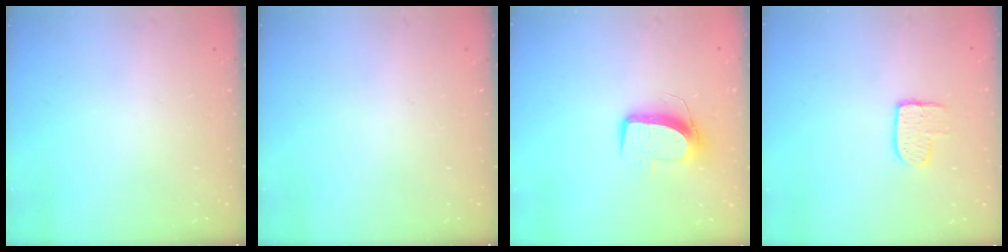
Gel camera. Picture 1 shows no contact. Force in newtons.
{"total": 0.0}
{"total": 10.5, "press": 10.5, "slide": 0.8}
{"total": 7.4, "press": 7.4, "slide": 0.2}